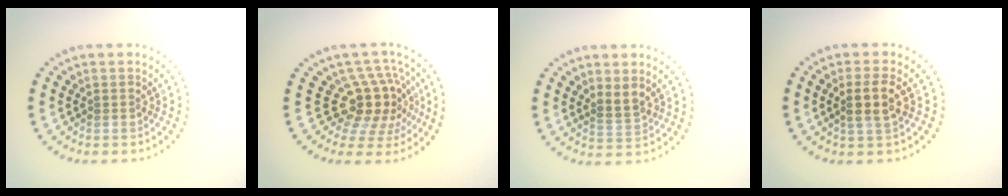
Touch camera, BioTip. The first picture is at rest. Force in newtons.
{"total": 4.7, "press": 3.5, "slide": 3.2}
{"total": 2.0, "press": 1.8, "slide": 1.0}
{"total": 2.7, "press": 2.5, "slide": 1.0}